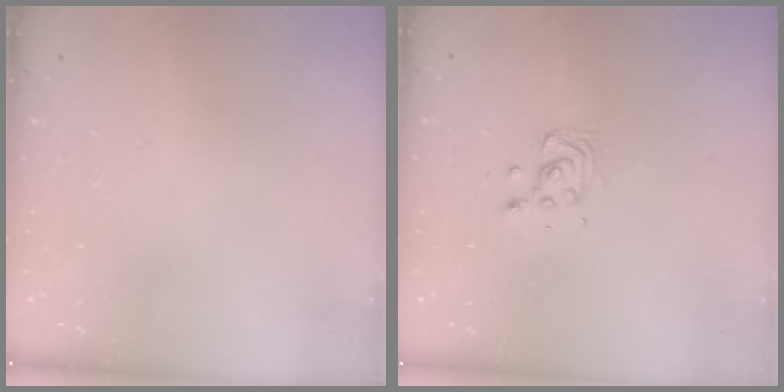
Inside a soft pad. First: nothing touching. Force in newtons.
{"total": 6.2, "press": 6.0, "slide": 1.6}